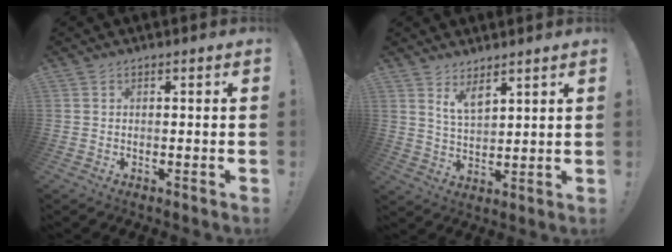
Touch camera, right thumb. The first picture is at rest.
{"total": 6.4, "force": [5.1, 2.5, 3.1], "torque": [-0.054, -0.032, 0.094]}